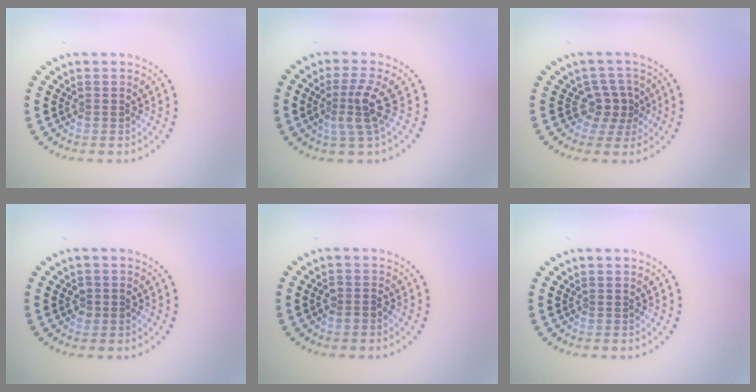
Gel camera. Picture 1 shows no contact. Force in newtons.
{"total": 3.2, "press": 2.3, "slide": 2.3}
{"total": 2.5, "press": 2.0, "slide": 1.5}
{"total": 1.2, "press": 1.2, "slide": 0.1}
{"total": 1.3, "press": 1.2, "slide": 0.6}
{"total": 0.0}